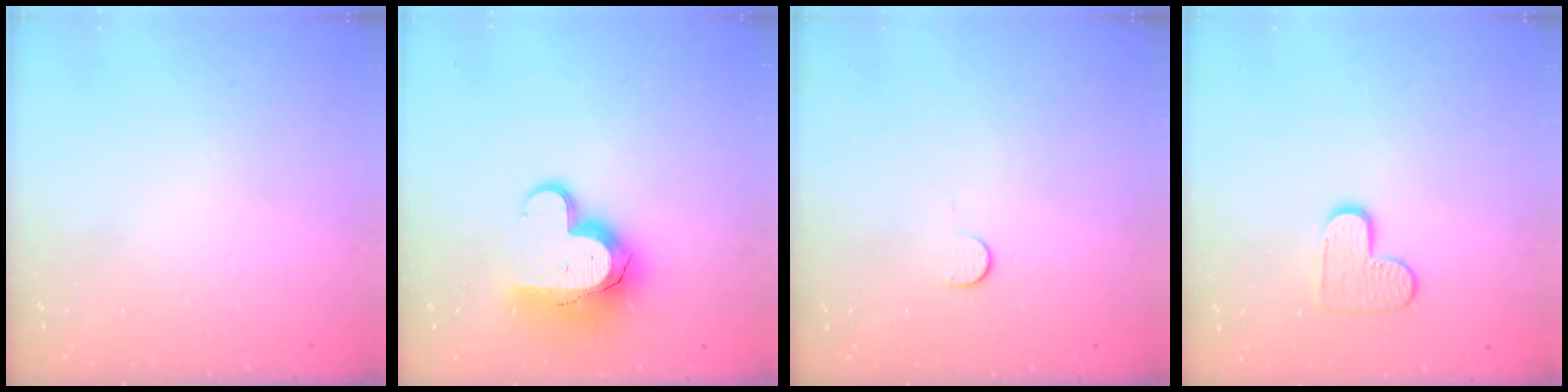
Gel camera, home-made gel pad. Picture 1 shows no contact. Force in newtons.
{"total": 14.1, "press": 14.0, "slide": 1.2}
{"total": 6.1, "press": 6.1, "slide": 0.6}
{"total": 8.3, "press": 8.2, "slide": 0.4}